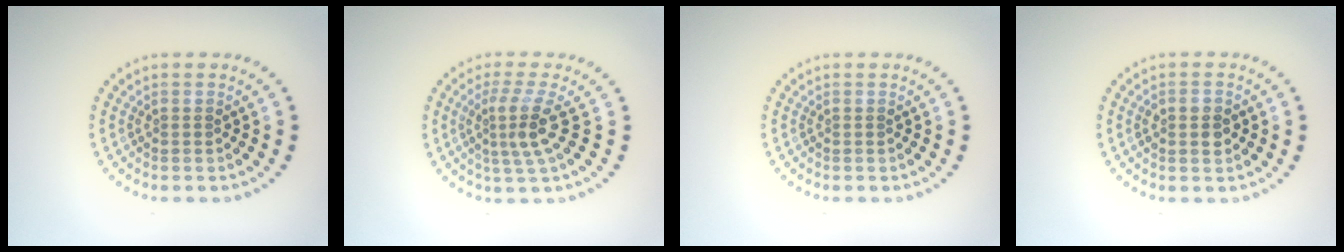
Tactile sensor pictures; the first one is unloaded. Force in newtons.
{"total": 3.1, "press": 2.2, "slide": 2.2}
{"total": 0.0}
{"total": 2.5, "press": 2.5, "slide": 0.1}